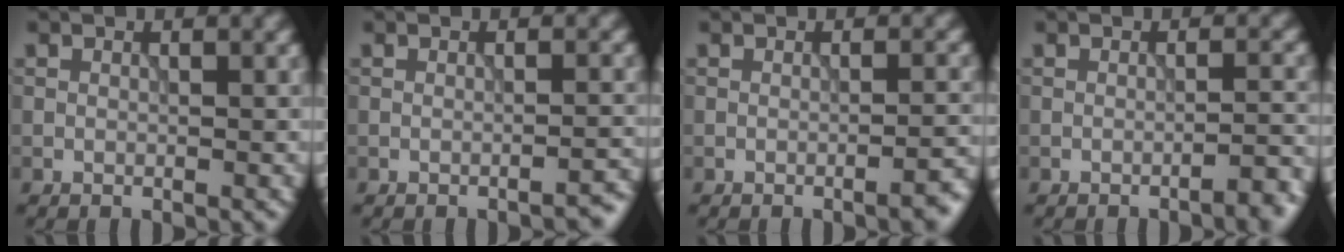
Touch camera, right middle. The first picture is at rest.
{"total": 1.6, "force": [-1.3, 0.3, 0.9], "torque": [-0.001, 0.007, -0.021]}
{"total": 2.4, "force": [-1.3, 0.5, 1.9], "torque": [-0.018, 0.005, -0.025]}
{"total": 2.7, "force": [-1.8, 0.6, 1.9], "torque": [-0.013, 0.009, -0.034]}